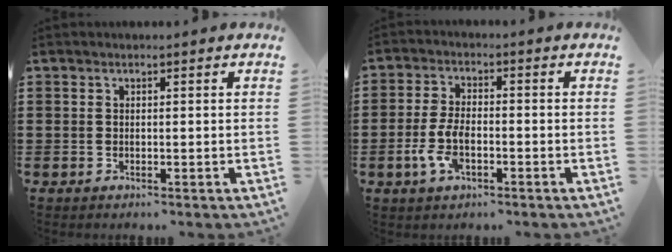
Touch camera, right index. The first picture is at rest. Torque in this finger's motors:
{"motor_torque": [2.14, 0.00, 0.48, 0.10]}